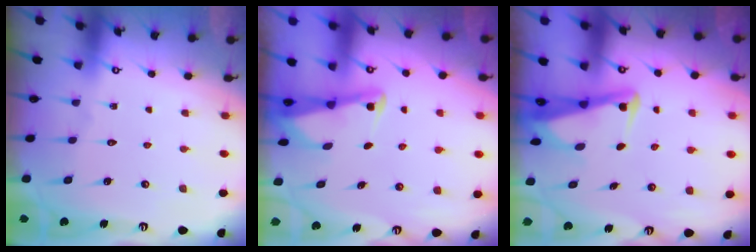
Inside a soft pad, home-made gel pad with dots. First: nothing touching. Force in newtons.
{"total": 2.2, "press": 2.2, "slide": 0.3}
{"total": 3.8, "press": 3.7, "slide": 1.0}